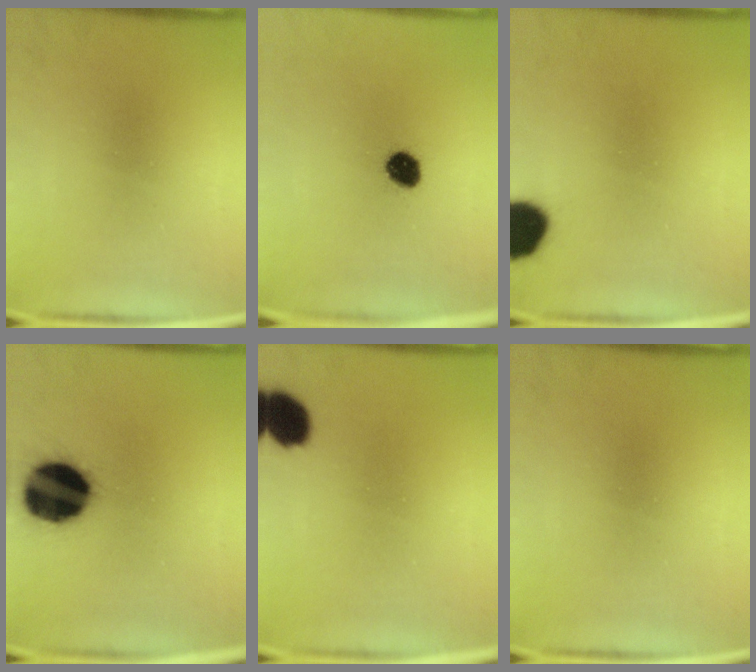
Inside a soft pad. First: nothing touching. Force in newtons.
{"total": 5.5}
{"total": 10.9}
{"total": 19.8}
{"total": 7.5}
{"total": 0.0}